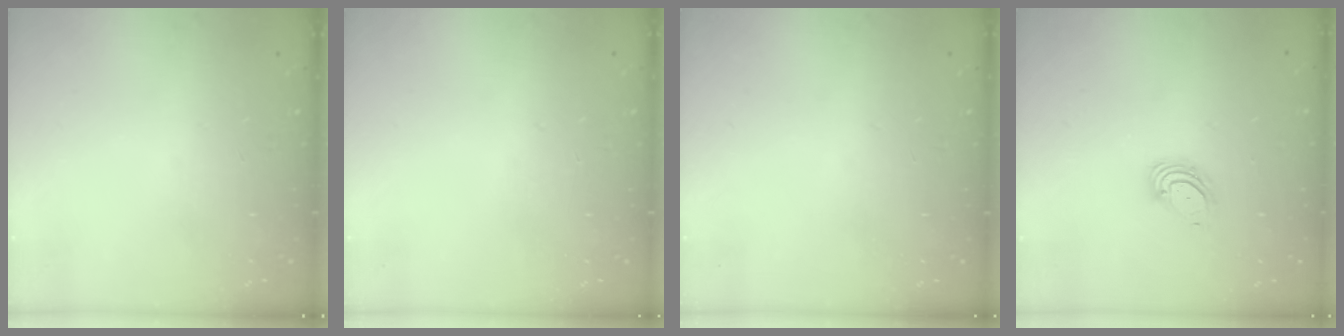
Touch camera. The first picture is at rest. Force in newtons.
{"total": 0.0}
{"total": 0.0}
{"total": 4.0, "press": 4.0, "slide": 0.5}